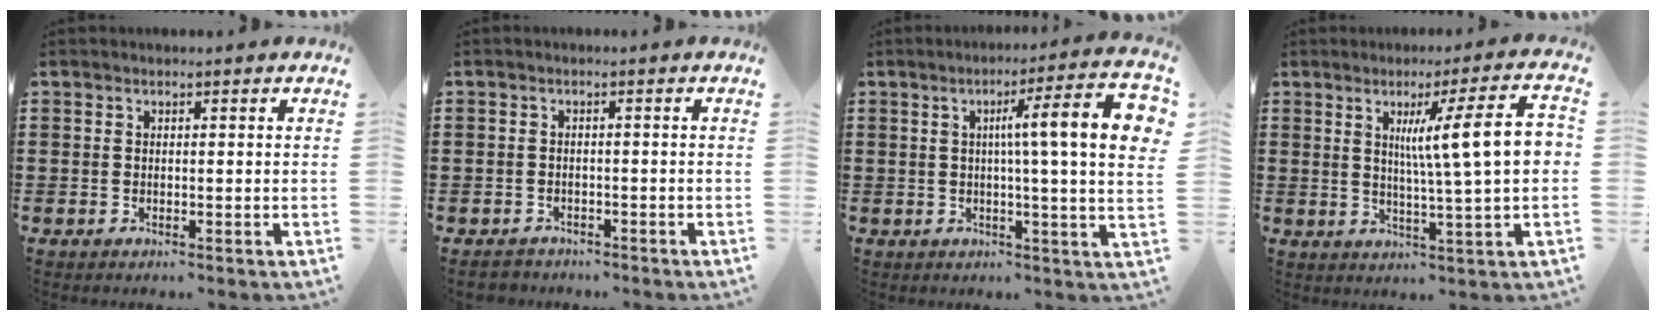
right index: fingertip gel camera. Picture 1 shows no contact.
{"total": 1.6, "force": [-1.5, 0.6, -0.1], "torque": [-0.003, 0.003, -0.035]}
{"total": 12.0, "force": [2.2, 0.5, 11.8], "torque": [-0.191, -0.005, 0.028]}
{"total": 11.3, "force": [1.9, 0.6, 11.2], "torque": [-0.187, -0.003, 0.025]}